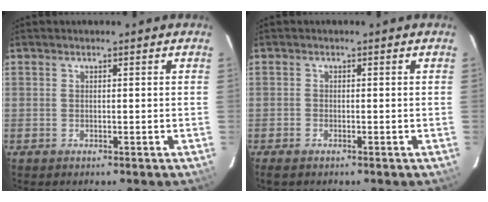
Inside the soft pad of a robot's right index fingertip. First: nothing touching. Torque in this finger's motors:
{"motor_torque": [0.28, -0.05, 0.09, 0.01]}